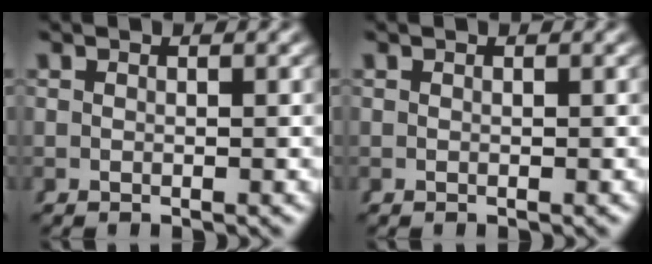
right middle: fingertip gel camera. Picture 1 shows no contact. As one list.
[{"total": 0.0}]